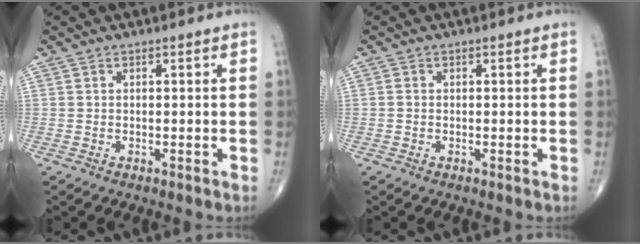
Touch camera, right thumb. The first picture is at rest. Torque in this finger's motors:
{"motor_torque": [-0.03, -0.02, -0.22, 0.02, 0.05]}